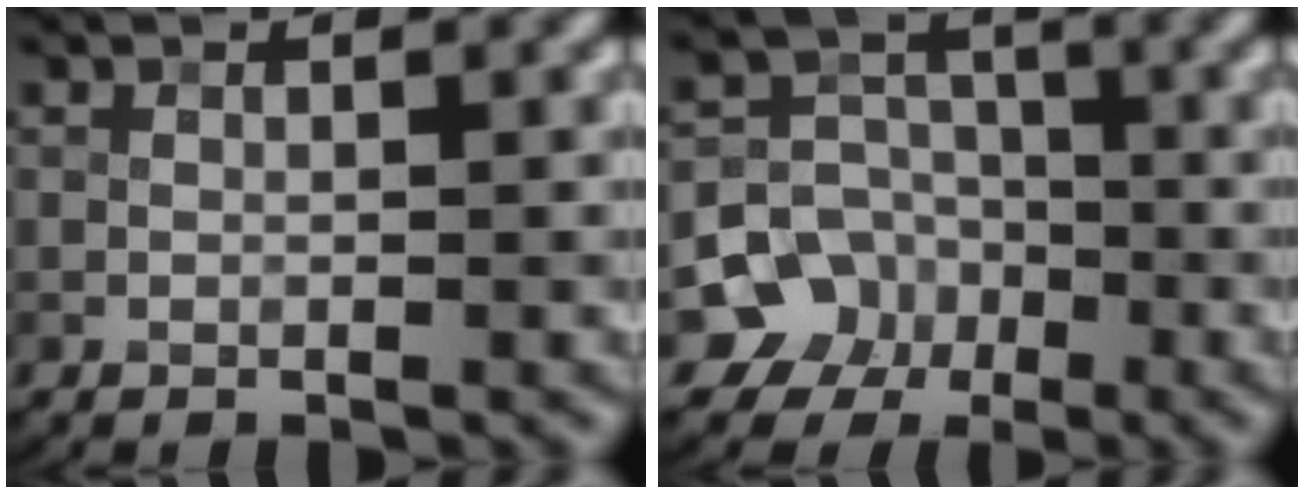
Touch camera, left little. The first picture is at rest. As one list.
[{"total": 6.2, "force": [-2.9, 5.4, 0.8], "torque": [0.019, -0.005, -0.072]}]